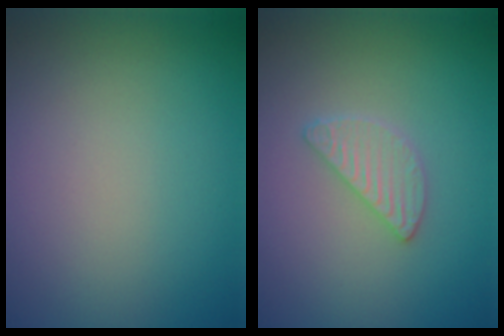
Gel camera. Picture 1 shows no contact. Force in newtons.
{"total": 2.0, "press": 2.0, "slide": 0.2}